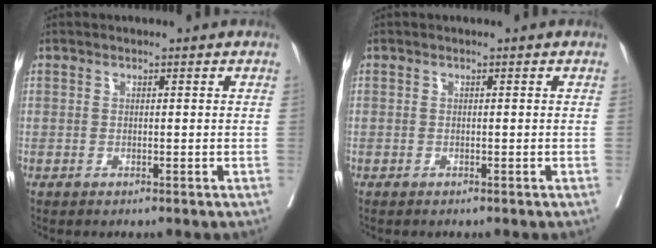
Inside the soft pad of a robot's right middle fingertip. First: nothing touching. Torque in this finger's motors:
{"motor_torque": [1.08, -1.05, -0.49, -0.21]}